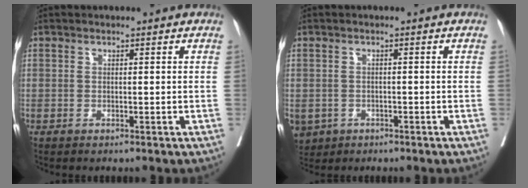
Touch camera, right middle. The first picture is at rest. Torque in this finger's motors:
{"motor_torque": [0.26, -0.27, 0.65, 0.21]}